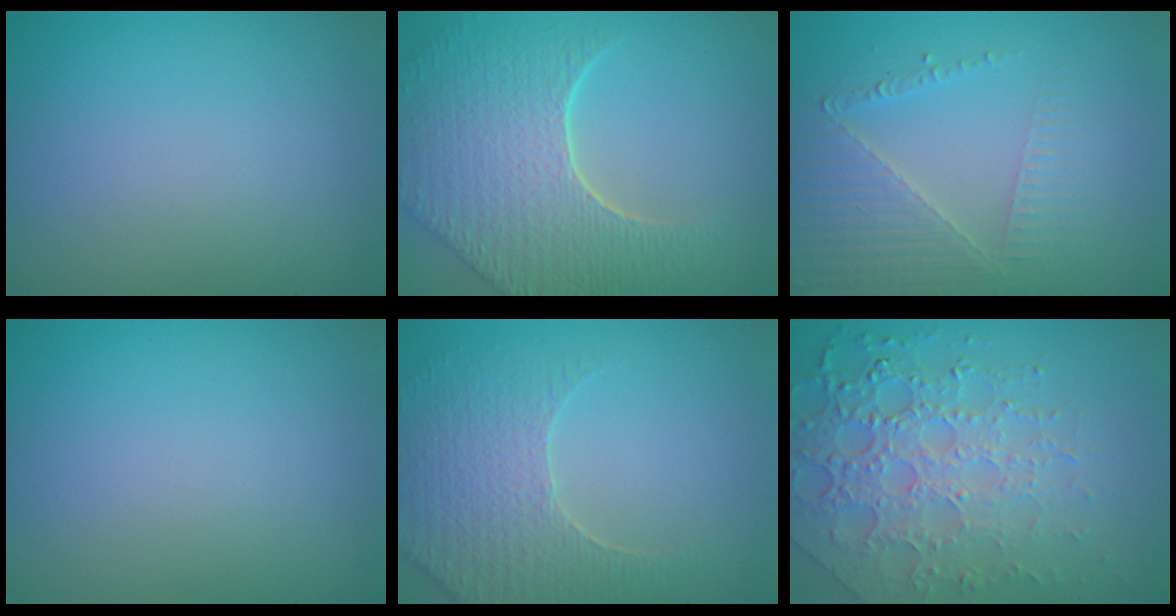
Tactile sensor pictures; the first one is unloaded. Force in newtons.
{"total": 8.6, "press": 6.1, "slide": 6.1}
{"total": 3.8, "press": 3.7, "slide": 0.6}
{"total": 0.0}
{"total": 4.1, "press": 4.0, "slide": 0.9}
{"total": 8.0, "press": 5.5, "slide": 5.7}